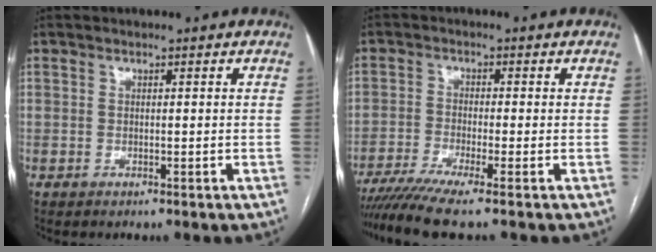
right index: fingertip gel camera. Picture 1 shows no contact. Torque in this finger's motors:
{"motor_torque": [1.02, -0.69, 0.31, 0.09]}